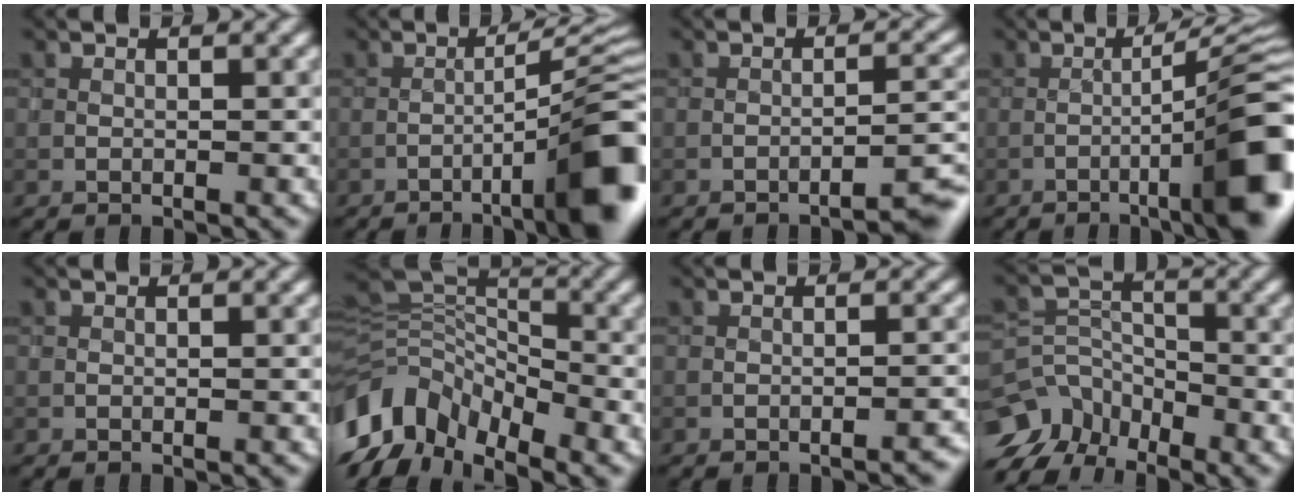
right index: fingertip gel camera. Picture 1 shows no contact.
{"total": 10.7, "force": [-4.6, 1.7, 9.5], "torque": [-0.123, 0.013, -0.065]}
{"total": 3.1, "force": [-2.5, 0.2, 1.8], "torque": [-0.015, 0.015, -0.042]}
{"total": 11.7, "force": [-3.5, 2.0, 10.9], "torque": [-0.130, 0.015, -0.048]}
{"total": 0.0}
{"total": 10.2, "force": [-5.4, 6.1, 6.2], "torque": [-0.126, 0.008, -0.102]}
{"total": 1.5, "force": [-1.4, 0.1, 0.6], "torque": [-0.004, 0.006, -0.017]}
{"total": 9.5, "force": [-6.9, 5.8, 3.2], "torque": [-0.048, -0.015, -0.116]}